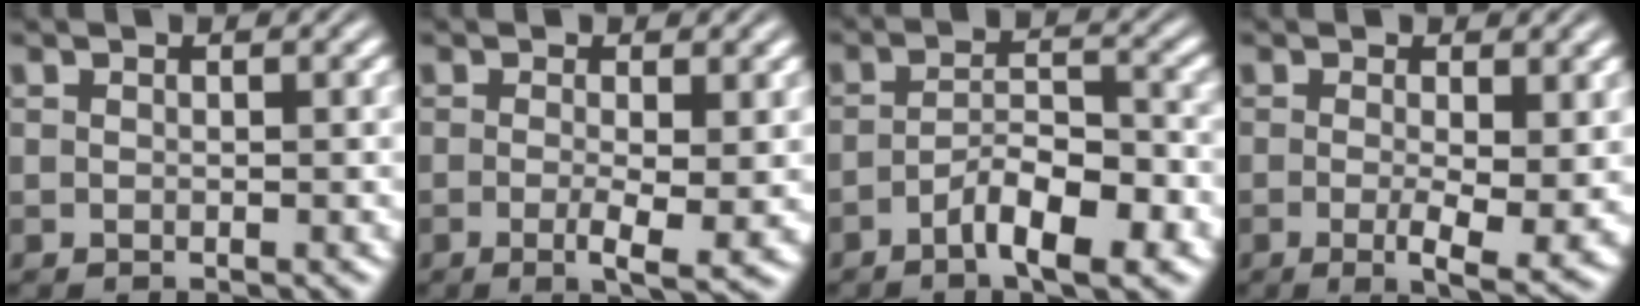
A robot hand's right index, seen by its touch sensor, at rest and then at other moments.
{"total": 3.4, "force": [-1.0, 0.4, 3.2], "torque": [-0.054, -0.018, -0.012]}
{"total": 5.0, "force": [-3.1, 1.2, 3.7], "torque": [-0.043, -0.004, -0.053]}
{"total": 4.8, "force": [-1.7, 1.1, 4.4], "torque": [-0.070, -0.029, -0.019]}